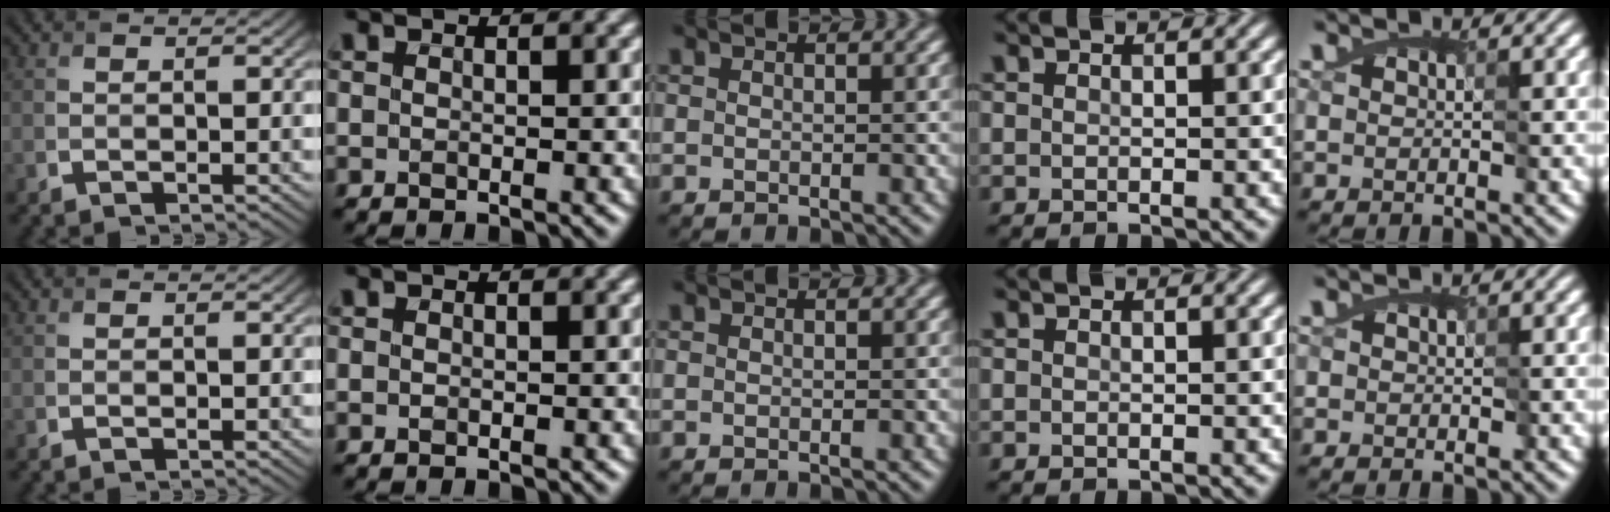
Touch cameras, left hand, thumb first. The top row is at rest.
{}